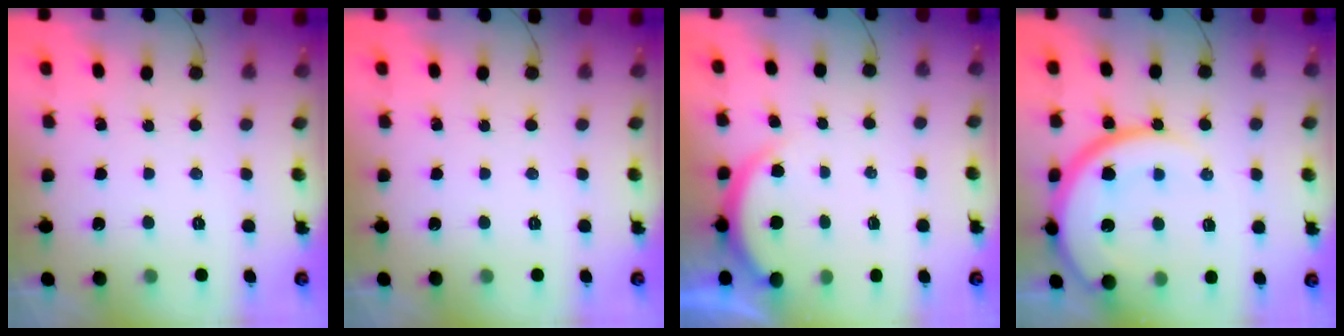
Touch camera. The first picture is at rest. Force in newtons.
{"total": 0.0}
{"total": 3.3, "press": 3.2, "slide": 0.7}
{"total": 15.6, "press": 15.5, "slide": 1.5}